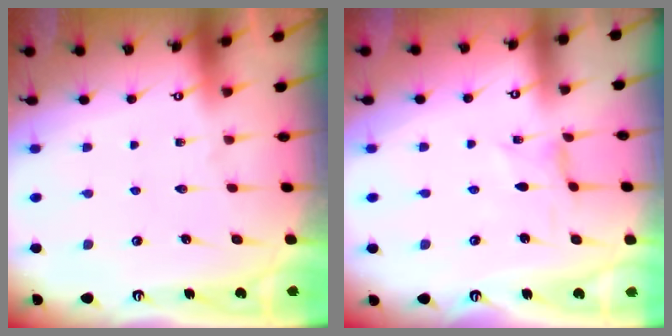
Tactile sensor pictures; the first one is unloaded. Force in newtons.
{"total": 0.0}